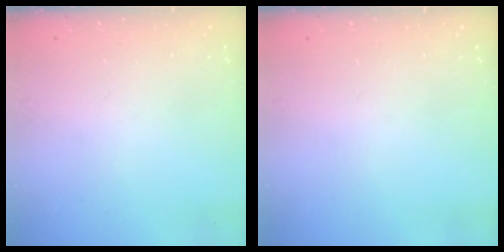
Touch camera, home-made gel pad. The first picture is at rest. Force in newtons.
{"total": 0.0}